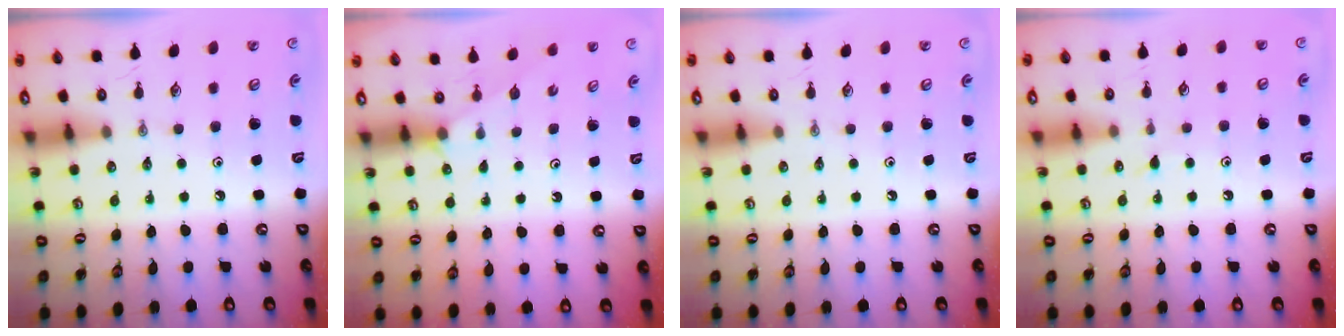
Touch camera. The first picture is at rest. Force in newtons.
{"total": 1.3, "press": 1.3, "slide": 0.3}
{"total": 0.0}
{"total": 6.8, "press": 6.8, "slide": 0.6}